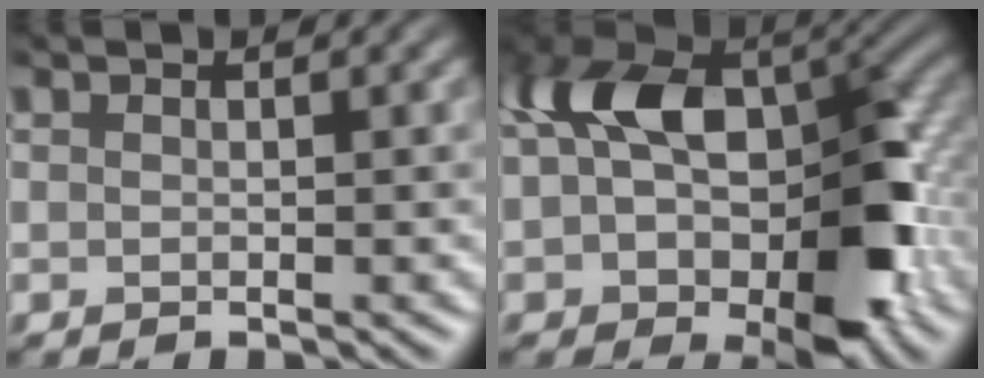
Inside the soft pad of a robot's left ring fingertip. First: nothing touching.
{"total": 12.5, "force": [-1.0, 7.7, 9.9], "torque": [-0.149, 0.011, -0.033]}